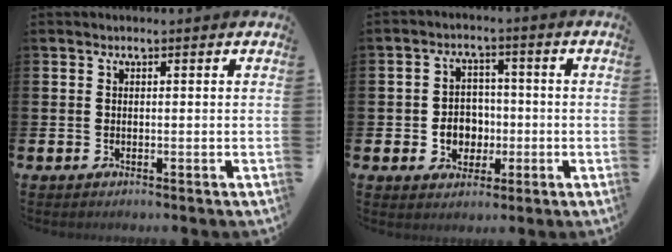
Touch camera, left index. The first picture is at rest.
{"total": 4.3, "force": [-0.7, 3.9, 1.5], "torque": [-0.023, 0.001, -0.021]}